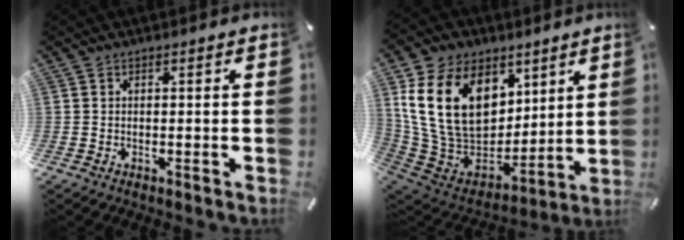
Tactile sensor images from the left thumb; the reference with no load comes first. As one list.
[{"total": 22.3, "force": [7.3, 16.5, 13.2], "torque": [-0.269, -0.035, 0.141]}]